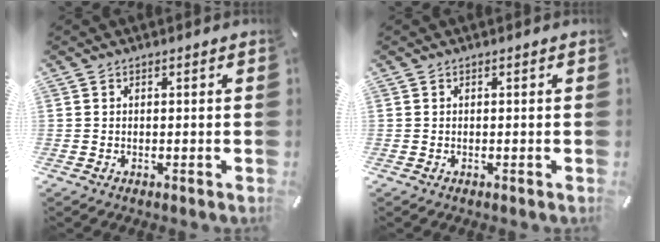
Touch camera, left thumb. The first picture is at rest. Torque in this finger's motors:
{"motor_torque": [0.00, 0.00, 0.00, 0.00, 0.00]}